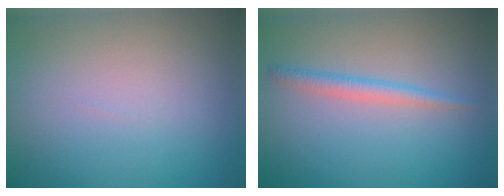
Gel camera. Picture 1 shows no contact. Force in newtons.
{"total": 1.8, "press": 1.8, "slide": 0.0}